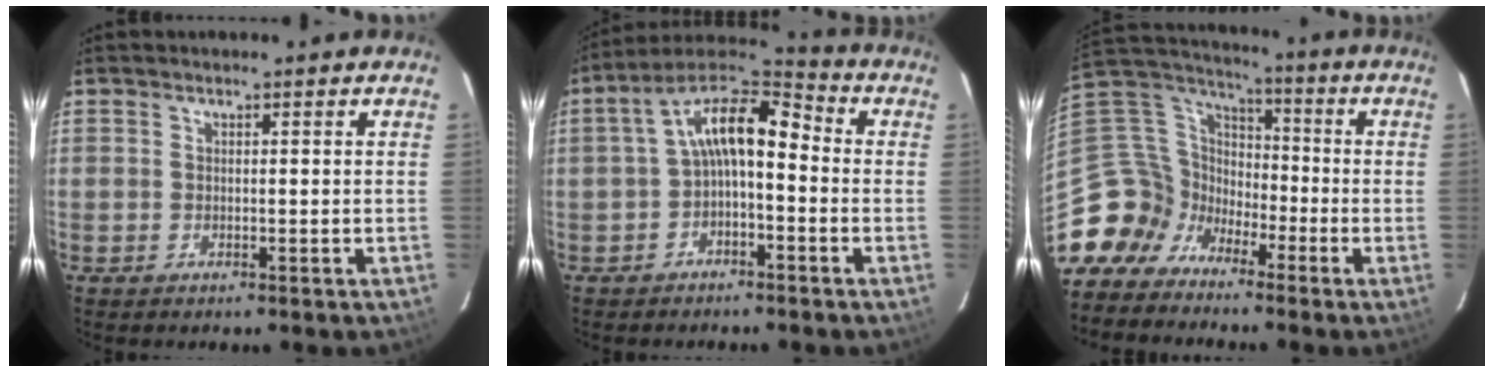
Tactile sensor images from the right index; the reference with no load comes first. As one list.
[{"total": 9.8, "force": [-1.3, 4.7, 8.5], "torque": [-0.163, 0.030, -0.030]}, {"total": 12.2, "force": [-8.5, 8.5, 2.1], "torque": [-0.071, 0.038, -0.180]}]